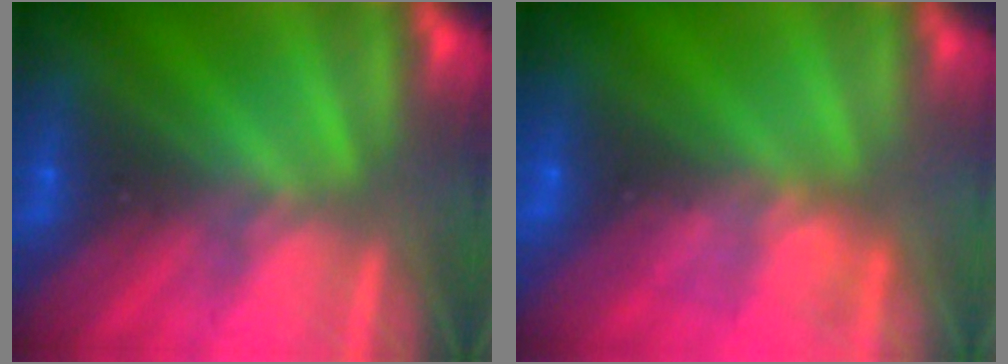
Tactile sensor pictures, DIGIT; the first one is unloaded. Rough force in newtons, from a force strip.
{"total": 7.6}